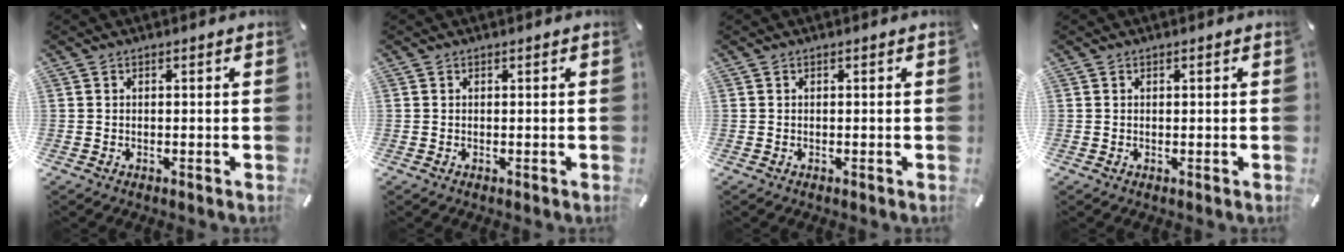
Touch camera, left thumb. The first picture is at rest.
{"total": 0.0}
{"total": 0.0}
{"total": 0.0}